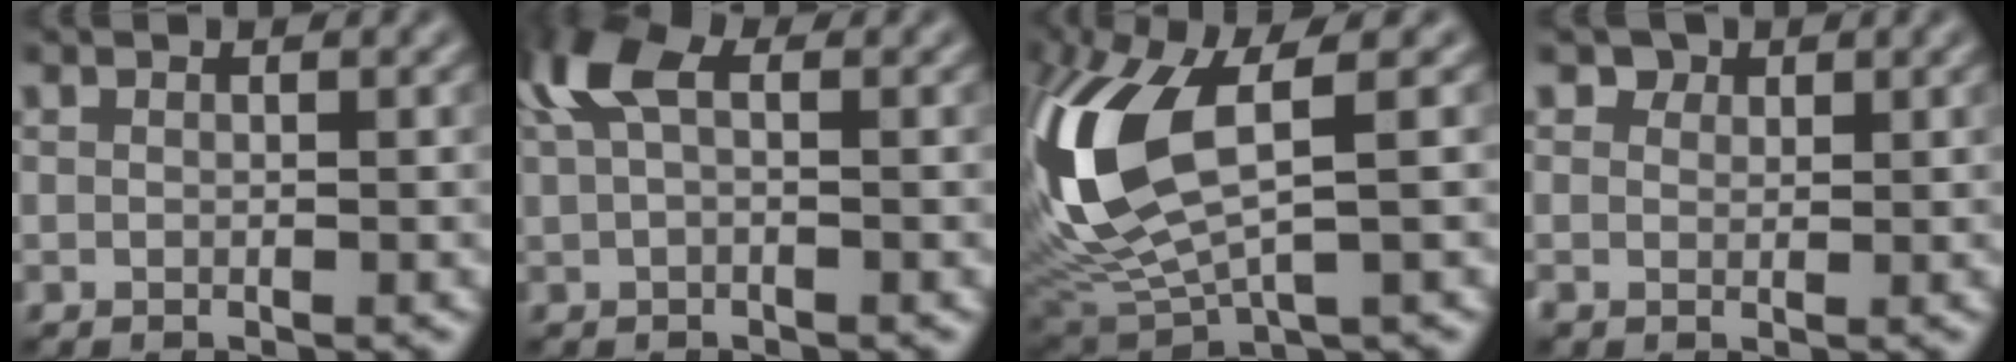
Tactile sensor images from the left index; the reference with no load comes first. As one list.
[{"total": 4.6, "force": [1.7, 2.2, 3.6], "torque": [-0.080, 0.016, 0.023]}, {"total": 10.7, "force": [2.0, 4.4, 9.5], "torque": [-0.231, -0.003, 0.040]}, {"total": 2.2, "force": [1.2, 1.8, 0.7], "torque": [-0.013, -0.003, 0.015]}]